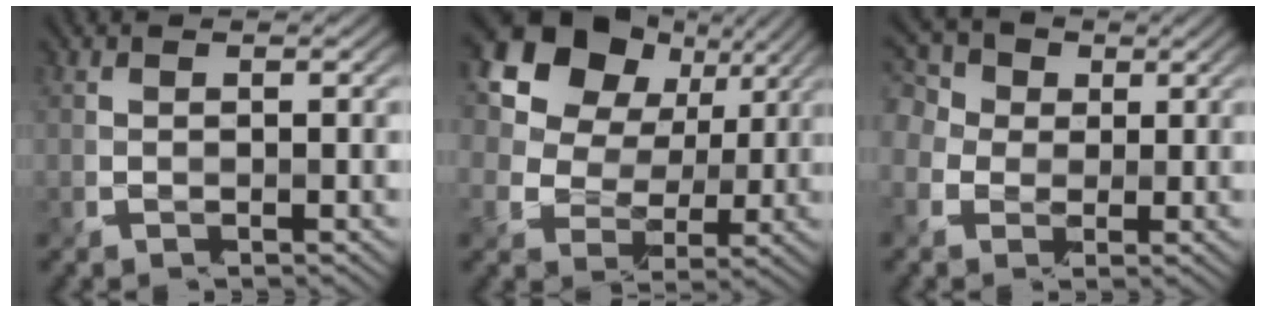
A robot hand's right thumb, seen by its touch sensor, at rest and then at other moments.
{"total": 13.9, "force": [6.1, 9.9, 7.6], "torque": [-0.177, 0.034, 0.102]}
{"total": 10.8, "force": [3.7, 8.3, 5.9], "torque": [-0.182, 0.039, 0.059]}